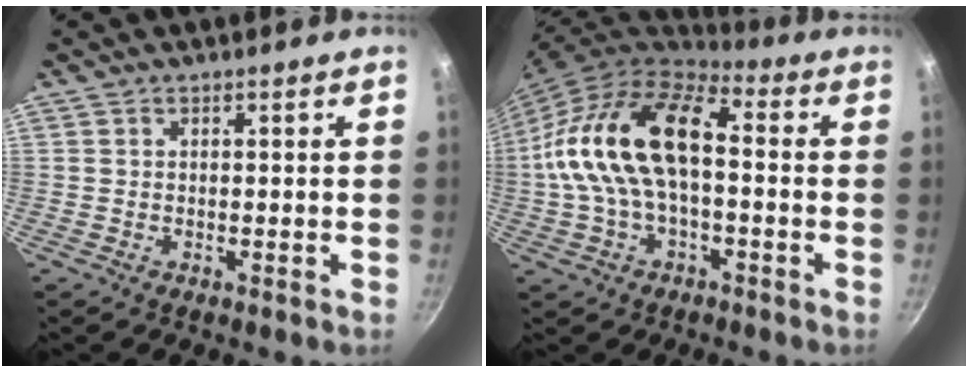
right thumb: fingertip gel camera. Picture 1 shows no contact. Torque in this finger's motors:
{"motor_torque": [0.72, 2.31, 1.49, -1.28, 0.46]}